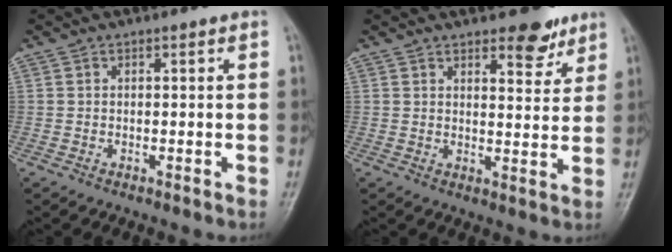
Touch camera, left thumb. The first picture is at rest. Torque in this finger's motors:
{"motor_torque": [-0.06, 0.19, -0.23, -0.05, 0.11]}